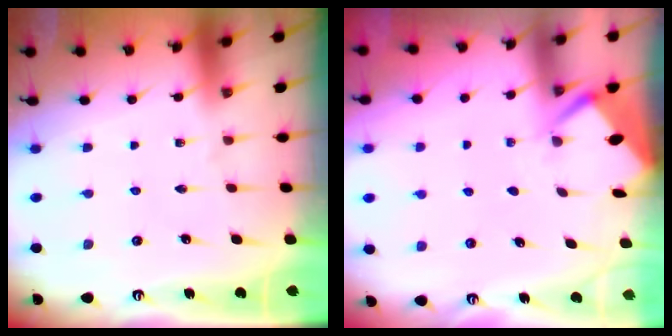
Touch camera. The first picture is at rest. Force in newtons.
{"total": 2.7, "press": 2.6, "slide": 0.3}